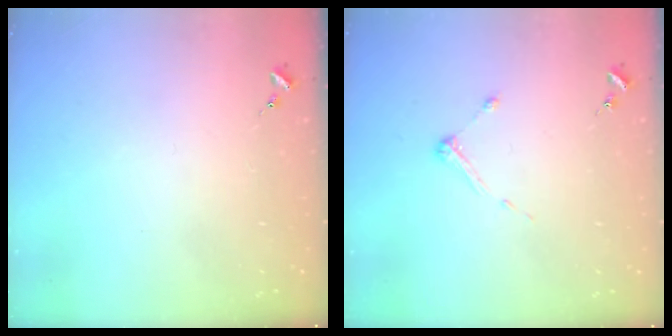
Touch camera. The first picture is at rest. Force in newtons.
{"total": 3.9, "press": 3.8, "slide": 0.4}